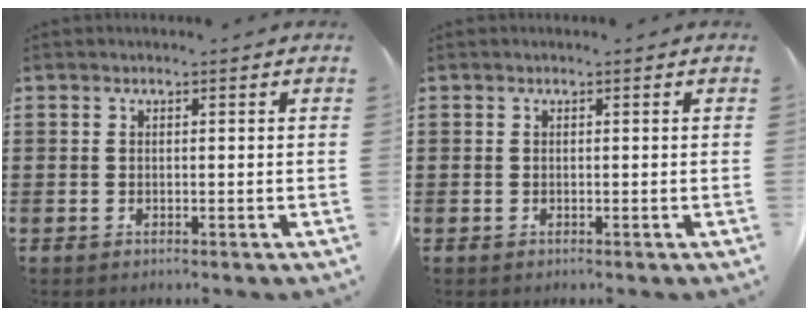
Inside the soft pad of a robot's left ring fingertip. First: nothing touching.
{"total": 0.0}